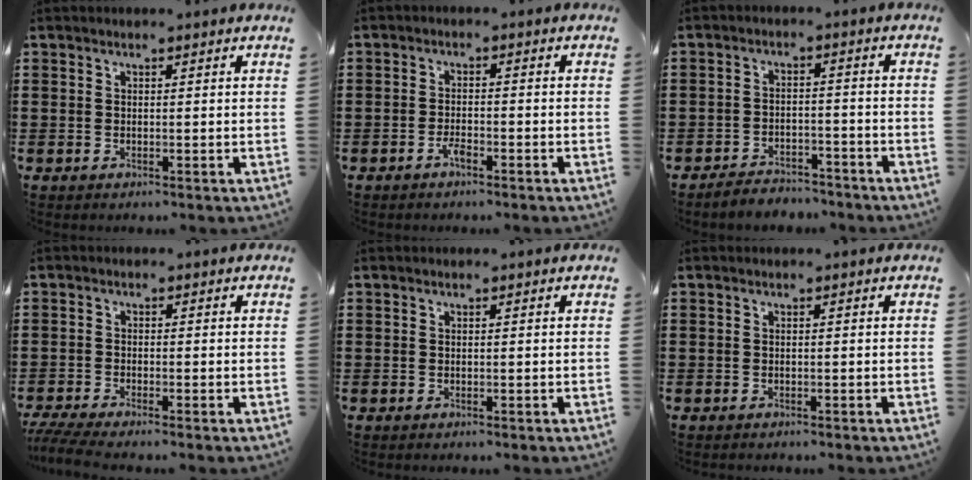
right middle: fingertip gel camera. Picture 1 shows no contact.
{"total": 2.0, "force": [-1.4, 0.5, 1.3], "torque": [-0.032, -0.002, -0.029]}
{"total": 3.5, "force": [-3.5, 0.6, -0.1], "torque": [-0.005, 0.004, -0.074]}
{"total": 2.5, "force": [-2.2, 0.0, 1.3], "torque": [-0.035, -0.007, -0.046]}
{"total": 0.0}
{"total": 0.0}